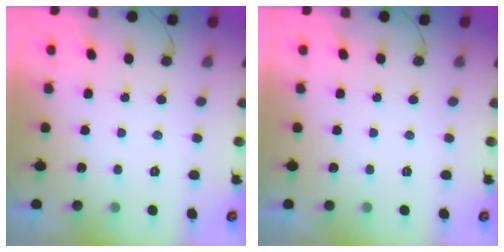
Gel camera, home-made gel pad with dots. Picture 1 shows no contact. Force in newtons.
{"total": 0.0}